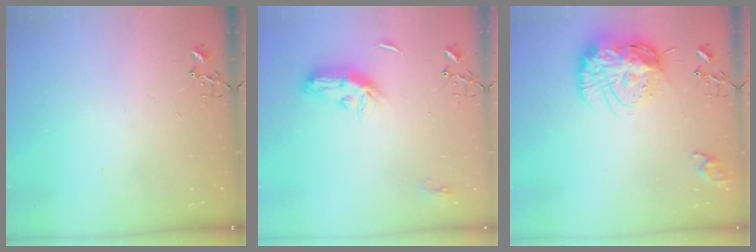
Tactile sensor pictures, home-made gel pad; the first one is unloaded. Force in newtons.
{"total": 8.7, "press": 8.7, "slide": 0.4}
{"total": 17.6, "press": 17.5, "slide": 1.6}